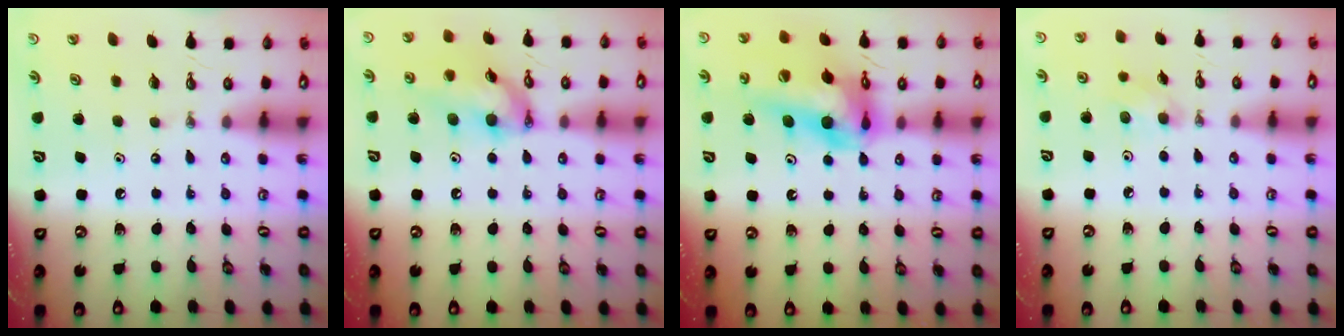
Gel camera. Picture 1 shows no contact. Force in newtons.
{"total": 13.6, "press": 13.6, "slide": 1.5}
{"total": 19.1, "press": 19.0, "slide": 2.0}
{"total": 5.7, "press": 5.4, "slide": 1.8}